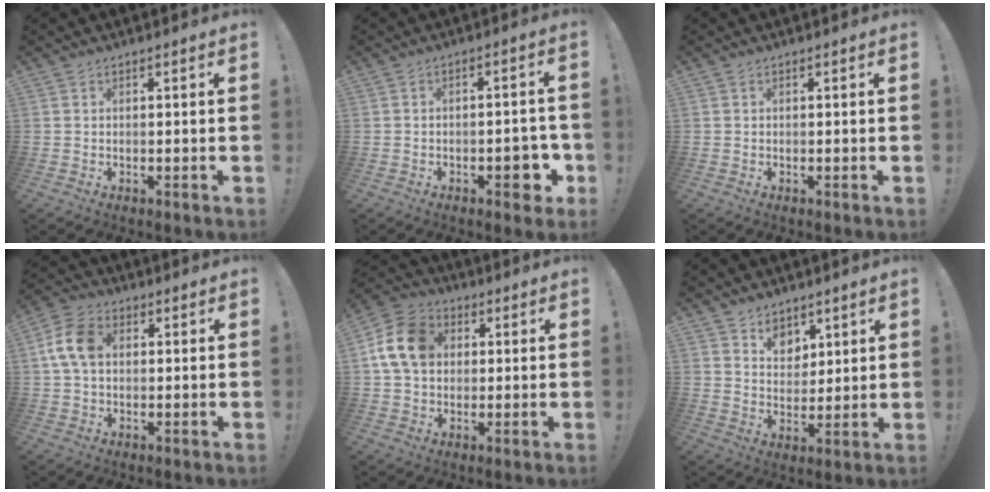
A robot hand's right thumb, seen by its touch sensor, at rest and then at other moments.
{"total": 7.0, "force": [-3.0, 3.7, 5.2], "torque": [-0.048, 0.012, -0.046]}
{"total": 0.0}
{"total": 9.8, "force": [1.3, 6.8, 6.9], "torque": [-0.129, 0.010, 0.027]}
{"total": 14.2, "force": [2.8, 11.2, 8.3], "torque": [-0.140, 0.010, 0.060]}
{"total": 7.1, "force": [4.9, 5.0, 1.2], "torque": [-0.008, -0.043, 0.093]}